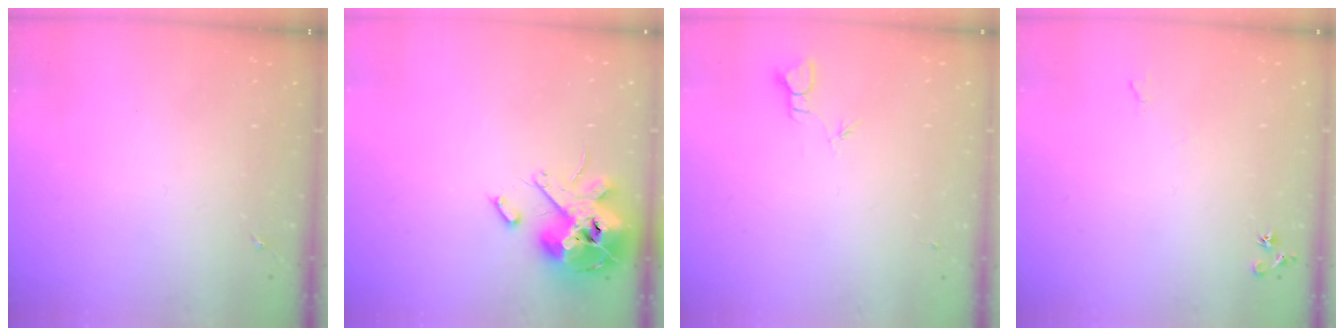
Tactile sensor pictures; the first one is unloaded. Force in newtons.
{"total": 15.4, "press": 15.2, "slide": 2.6}
{"total": 1.8, "press": 1.8, "slide": 0.0}
{"total": 6.7, "press": 6.6, "slide": 1.0}